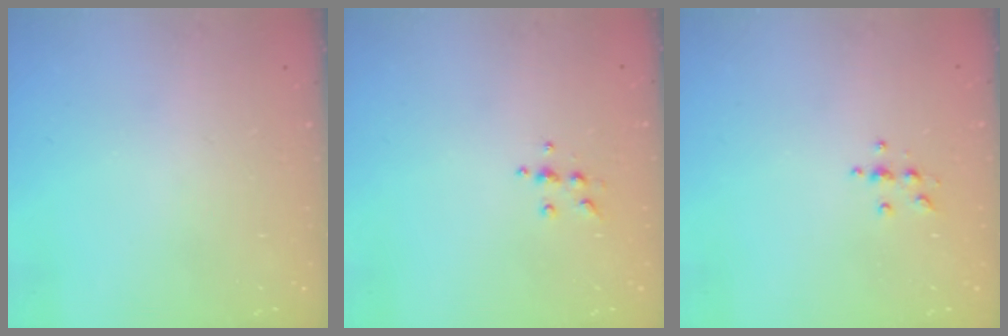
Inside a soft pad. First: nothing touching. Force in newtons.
{"total": 5.6, "press": 5.6, "slide": 0.7}
{"total": 3.8, "press": 3.7, "slide": 0.5}